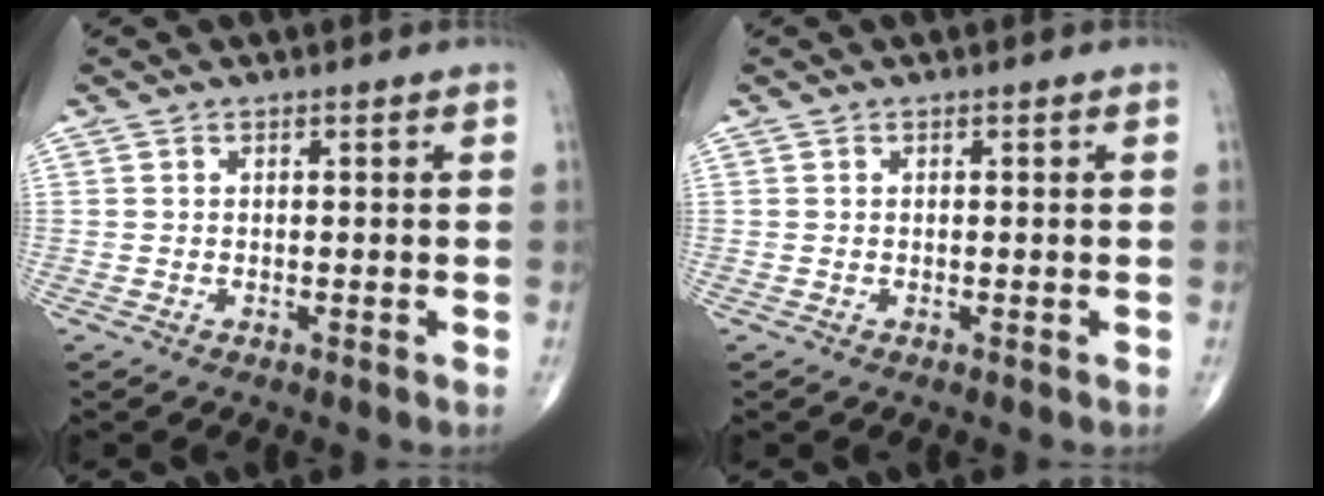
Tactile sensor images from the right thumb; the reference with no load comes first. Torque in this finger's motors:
{"motor_torque": [0.02, 0.06, -0.14, -0.12, 0.03]}